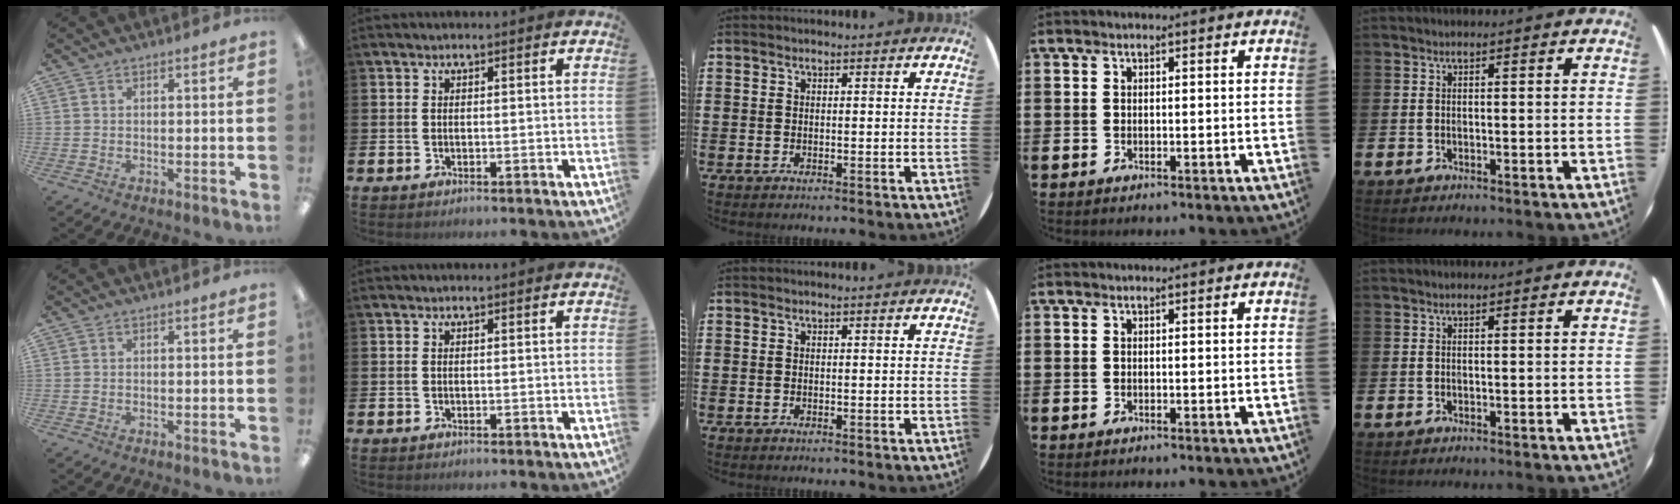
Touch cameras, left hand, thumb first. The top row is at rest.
{}